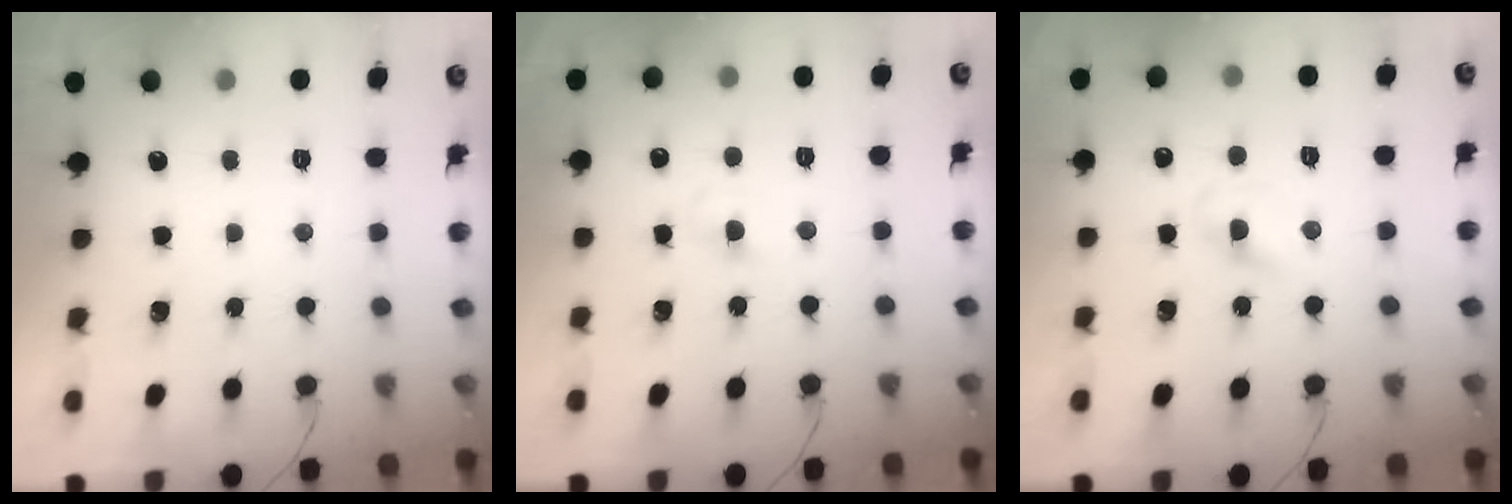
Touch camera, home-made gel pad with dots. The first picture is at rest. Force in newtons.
{"total": 2.4, "press": 2.1, "slide": 1.0}
{"total": 4.0, "press": 3.7, "slide": 1.5}